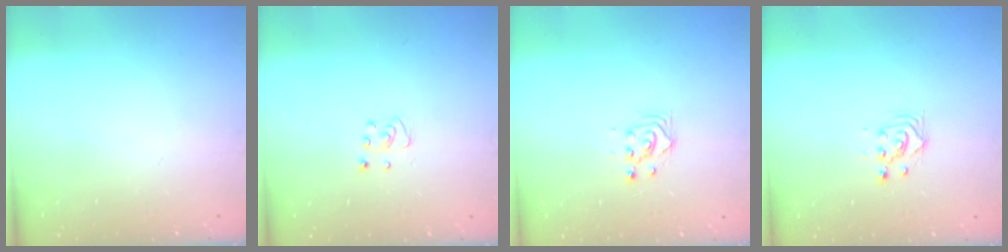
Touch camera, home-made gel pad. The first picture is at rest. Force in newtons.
{"total": 3.6, "press": 3.6, "slide": 0.3}
{"total": 2.8, "press": 2.8, "slide": 0.2}
{"total": 2.8, "press": 2.8, "slide": 0.2}